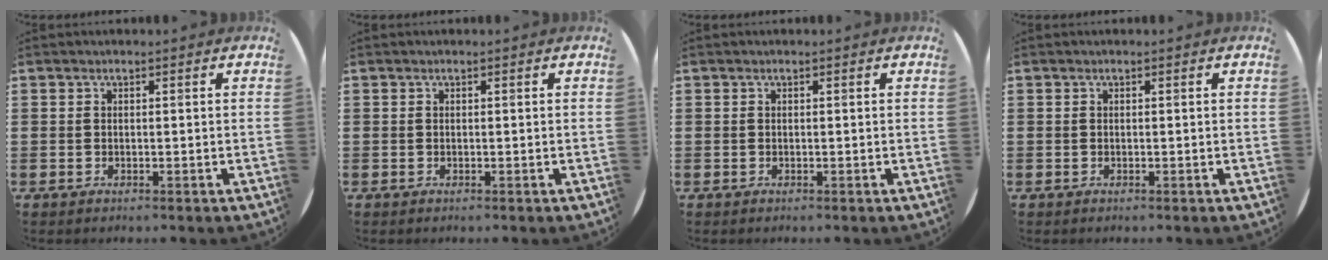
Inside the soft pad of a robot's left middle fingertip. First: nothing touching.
{"total": 0.0}
{"total": 0.0}
{"total": 0.0}